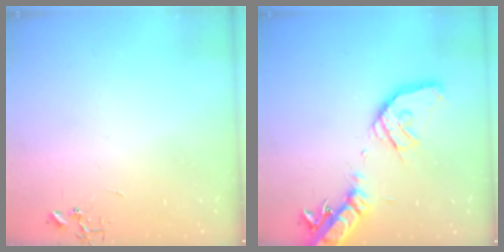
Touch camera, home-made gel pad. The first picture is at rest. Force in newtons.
{"total": 20.7, "press": 20.4, "slide": 3.6}